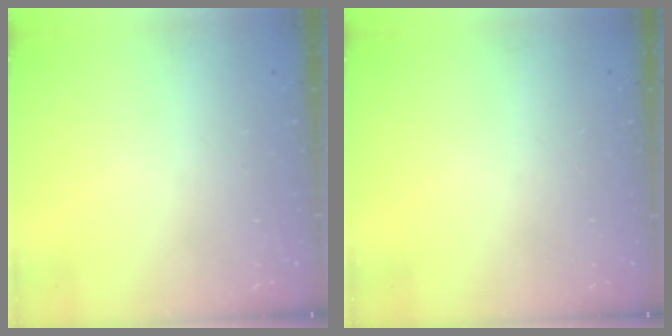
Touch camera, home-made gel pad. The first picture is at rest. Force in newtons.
{"total": 0.0}